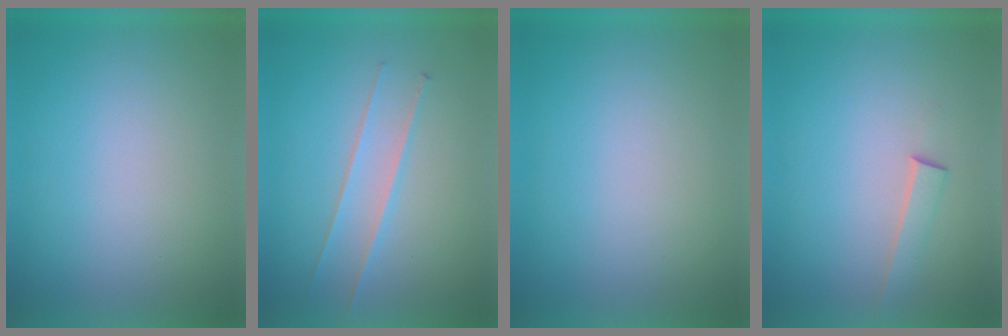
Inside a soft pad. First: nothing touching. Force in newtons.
{"total": 2.0}
{"total": 0.0}
{"total": 2.0}